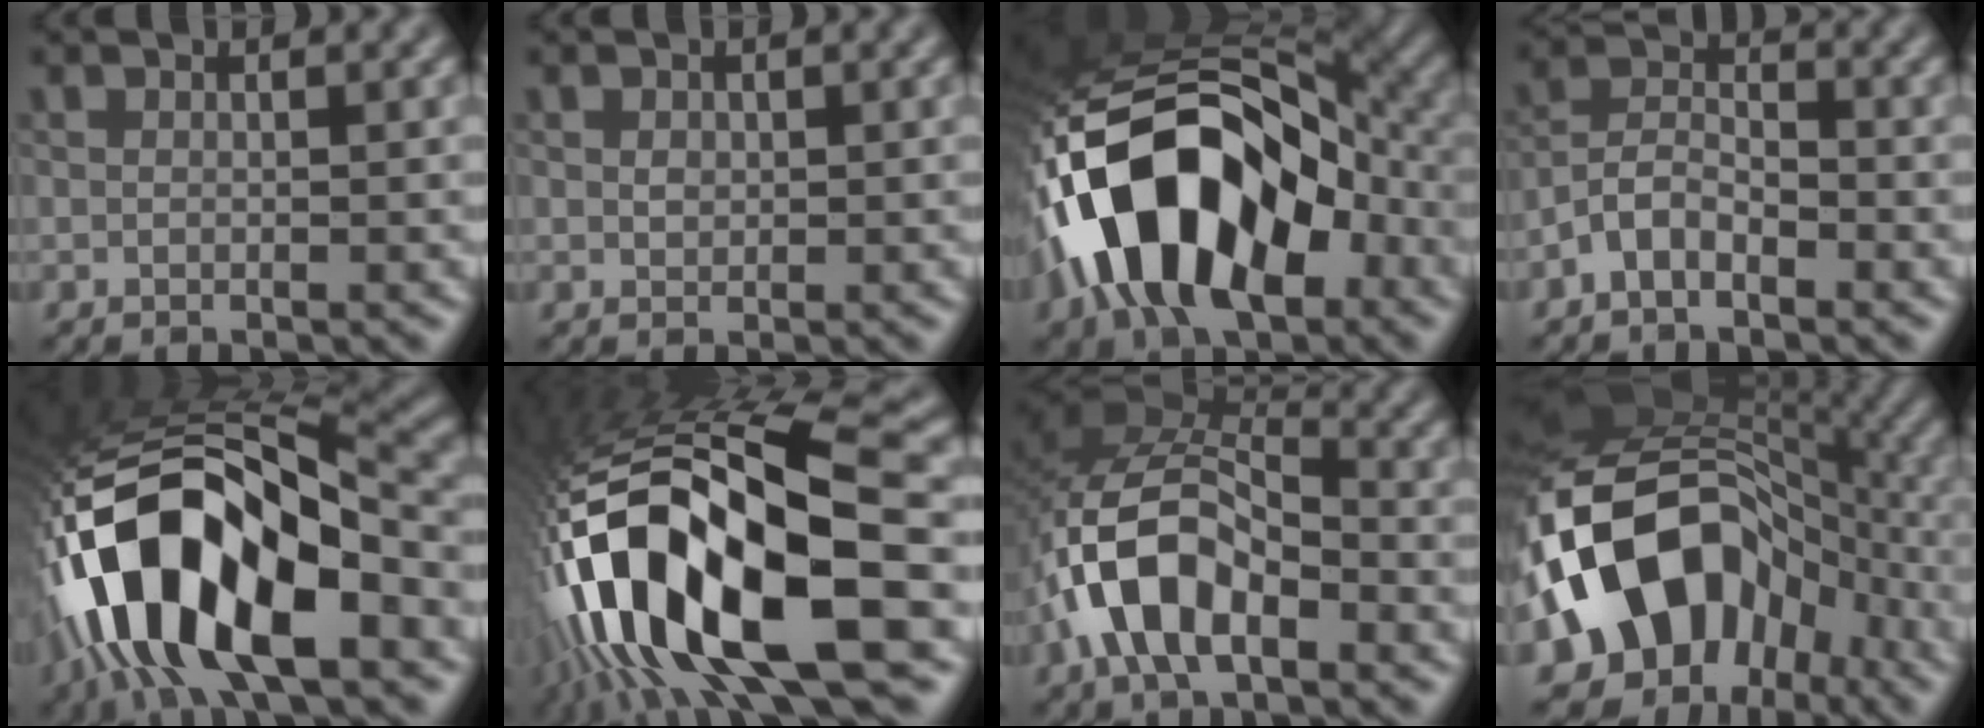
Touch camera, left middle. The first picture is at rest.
{"total": 0.8, "force": [0.2, 0.6, 0.4], "torque": [-0.008, -0.002, 0.004]}
{"total": 15.9, "force": [-4.8, 8.8, 12.4], "torque": [-0.209, 0.013, -0.099]}
{"total": 3.1, "force": [-1.9, 1.6, 1.9], "torque": [-0.036, 0.011, -0.043]}
{"total": 15.7, "force": [-5.6, 7.2, 12.8], "torque": [-0.229, 0.008, -0.096]}
{"total": 18.0, "force": [-4.9, 6.4, 16.1], "torque": [-0.304, 0.010, -0.079]}
{"total": 9.2, "force": [-3.3, 5.1, 6.9], "torque": [-0.132, 0.014, -0.071]}
{"total": 14.9, "force": [-4.4, 10.6, 9.5], "torque": [-0.143, 0.014, -0.094]}